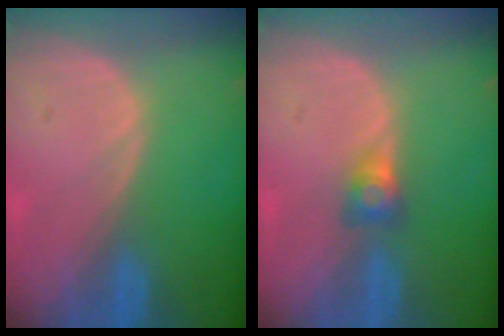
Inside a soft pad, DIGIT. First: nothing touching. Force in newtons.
{"total": 2.6, "press": 2.4, "slide": 1.0}